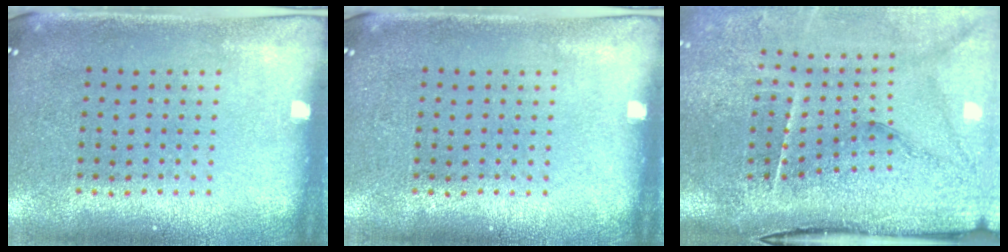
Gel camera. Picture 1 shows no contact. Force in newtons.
{"total": 0.0}
{"total": 4.7, "press": 3.7, "slide": 2.9}